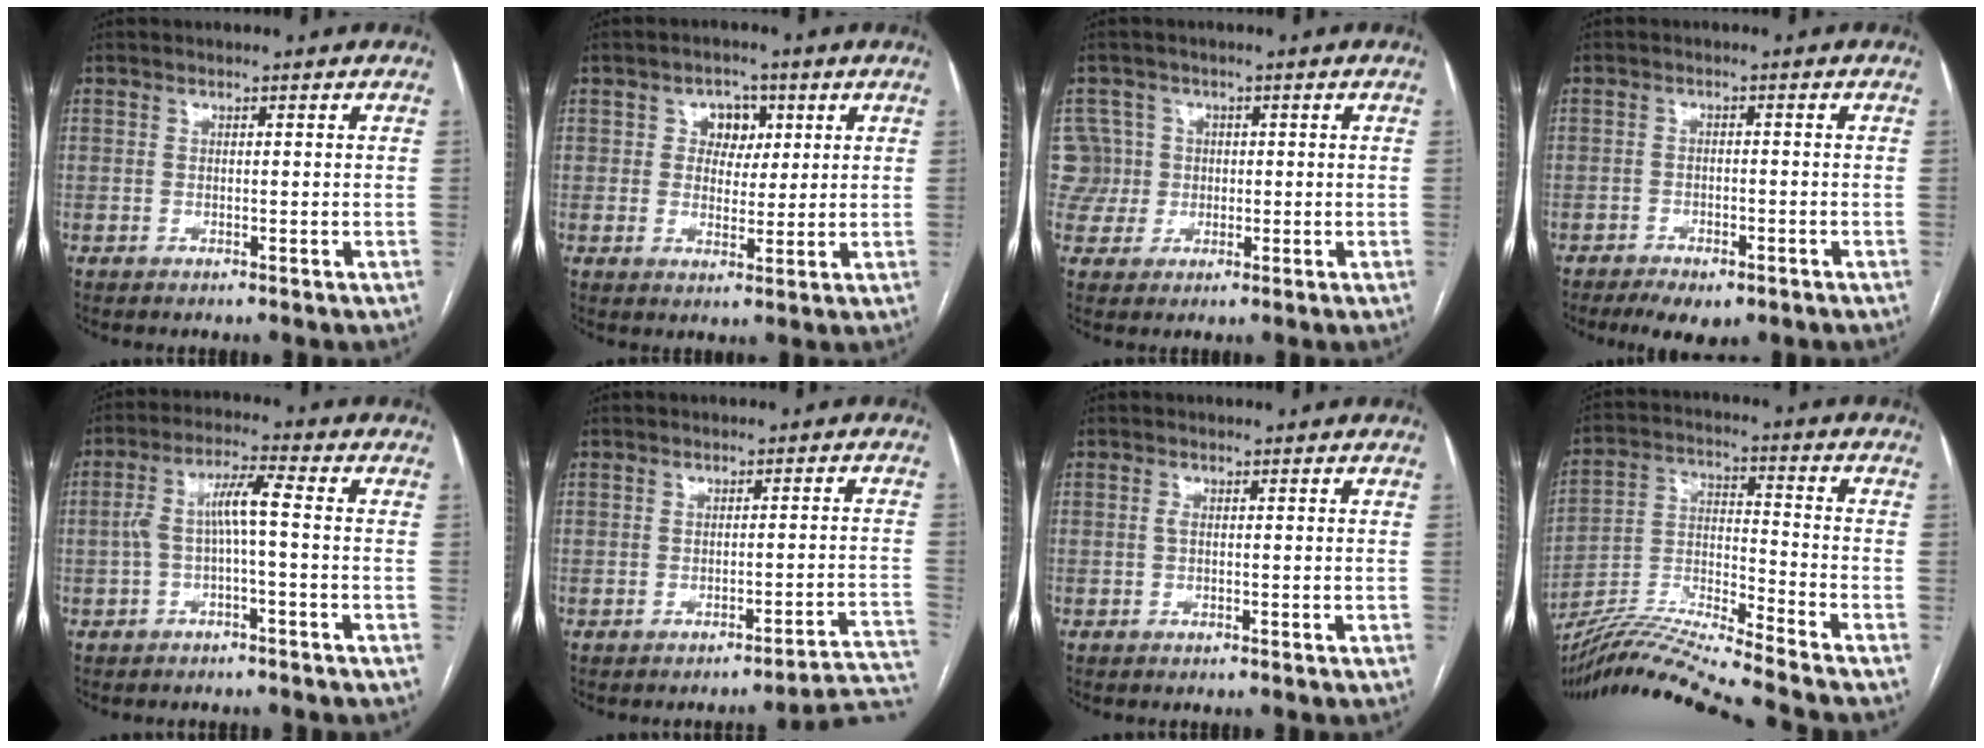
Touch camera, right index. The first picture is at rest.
{"total": 4.9, "force": [1.4, 3.9, 2.6], "torque": [-0.034, 0.014, 0.024]}
{"total": 6.2, "force": [0.4, 6.2, -0.4], "torque": [0.012, 0.034, 0.016]}
{"total": 7.1, "force": [-5.0, 3.3, 3.7], "torque": [-0.056, 0.001, -0.069]}
{"total": 6.3, "force": [-1.0, 0.8, 6.1], "torque": [-0.123, 0.033, -0.015]}
{"total": 7.2, "force": [-6.7, -0.1, 2.5], "torque": [-0.001, 0.023, -0.076]}
{"total": 0.7, "force": [-0.2, 0.3, 0.5], "torque": [-0.011, 0.003, -0.007]}
{"total": 17.0, "force": [-15.6, -1.8, 6.6], "torque": [-0.126, 0.001, -0.280]}